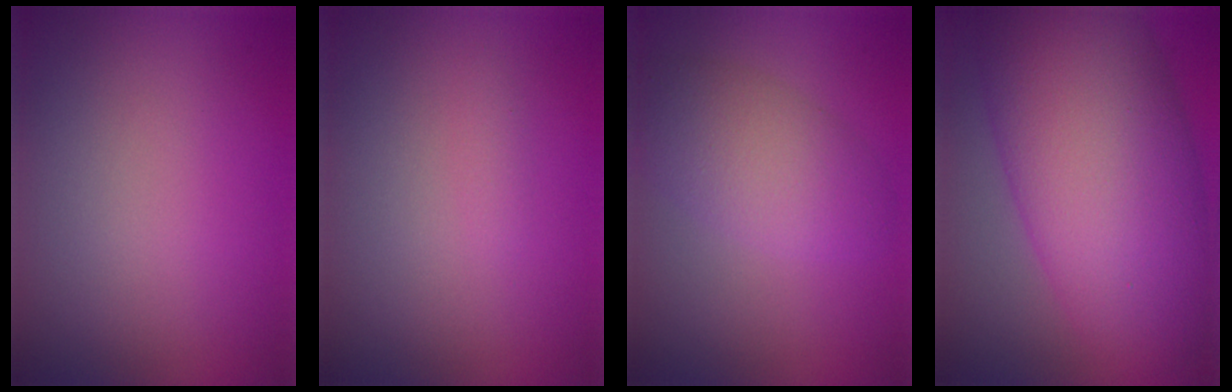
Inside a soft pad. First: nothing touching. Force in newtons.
{"total": 0.6, "press": 0.6, "slide": 0.0}
{"total": 4.5, "press": 4.5, "slide": 0.2}
{"total": 13.9, "press": 13.9, "slide": 0.2}